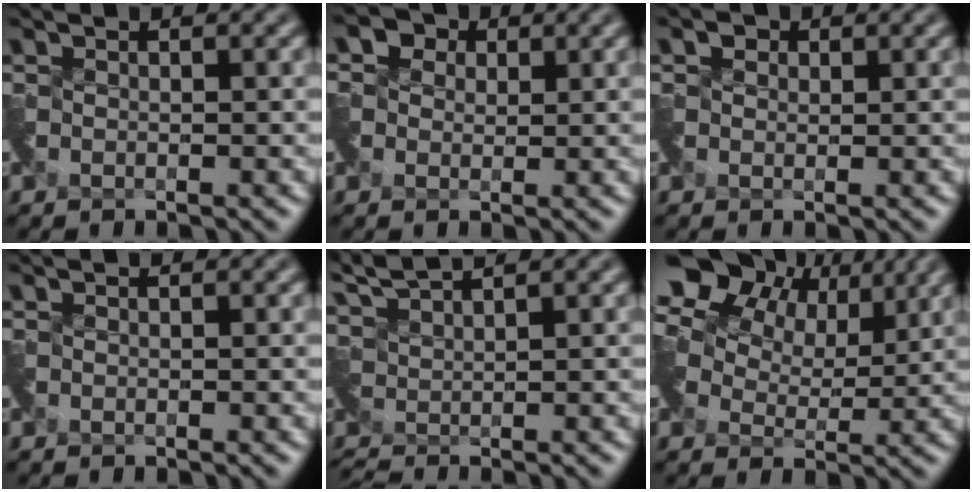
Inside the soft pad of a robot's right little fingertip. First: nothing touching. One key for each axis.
{"total": 2.6, "fx": 0.6, "fy": 2.5, "fz": 0.3, "tx": -0.012, "ty": 0.013, "tz": 0.002}
{"total": 1.2, "fx": 0.0, "fy": 1.0, "fz": -0.8, "tx": 0.015, "ty": 0.001, "tz": 0.001}
{"total": 0.0}
{"total": 2.7, "fx": 2.6, "fy": 0.1, "fz": 0.9, "tx": -0.025, "ty": 0.009, "tz": 0.055}
{"total": 11.7, "fx": 6.2, "fy": 7.2, "fz": 6.7, "tx": -0.140, "ty": 0.029, "tz": 0.096}